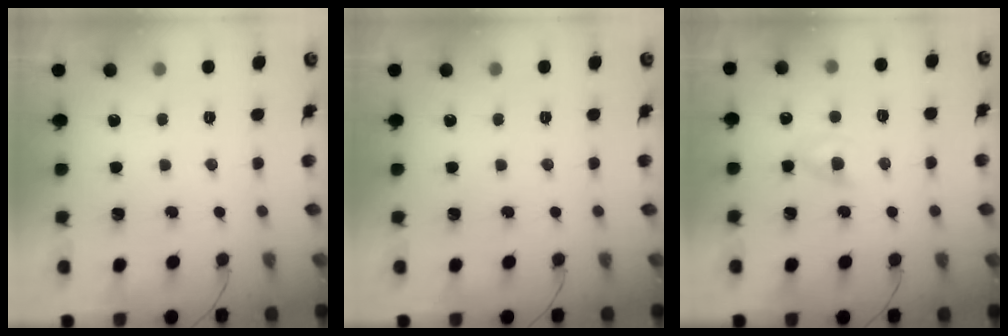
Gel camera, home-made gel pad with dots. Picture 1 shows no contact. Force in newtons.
{"total": 0.0}
{"total": 2.2, "press": 2.0, "slide": 1.1}